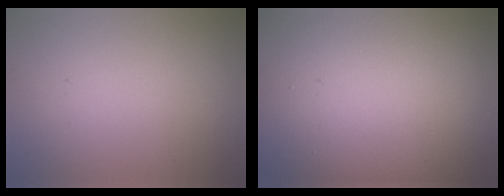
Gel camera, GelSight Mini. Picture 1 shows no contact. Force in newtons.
{"total": 23.3, "press": 23.3, "slide": 1.2}